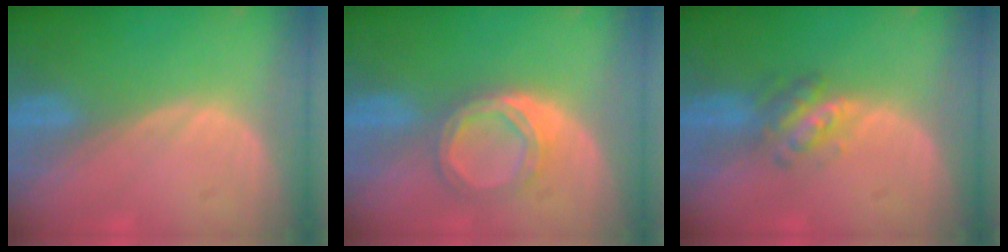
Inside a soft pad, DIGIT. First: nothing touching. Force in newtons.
{"total": 5.3, "press": 4.9, "slide": 2.0}
{"total": 4.8, "press": 4.3, "slide": 2.1}